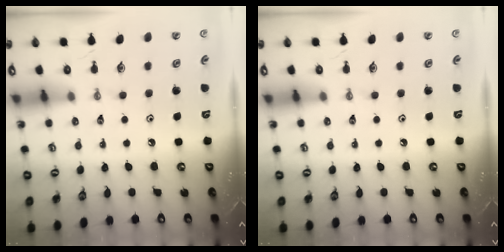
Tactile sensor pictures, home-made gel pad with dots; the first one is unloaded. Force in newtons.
{"total": 0.0}